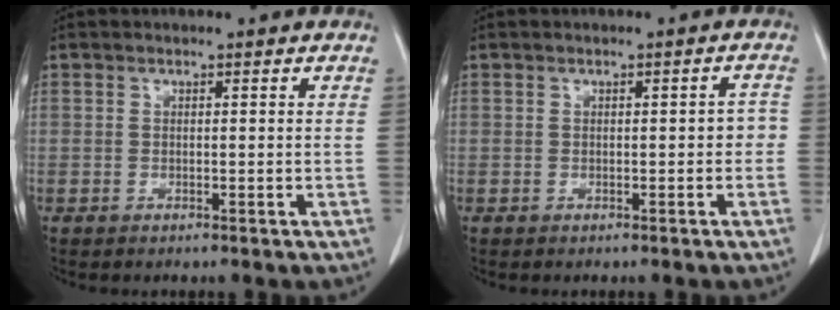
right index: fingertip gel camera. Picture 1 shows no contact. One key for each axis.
{"total": 1.7, "fx": -0.3, "fy": 0.9, "fz": 1.4, "tx": -0.009, "ty": 0.011, "tz": -0.003}